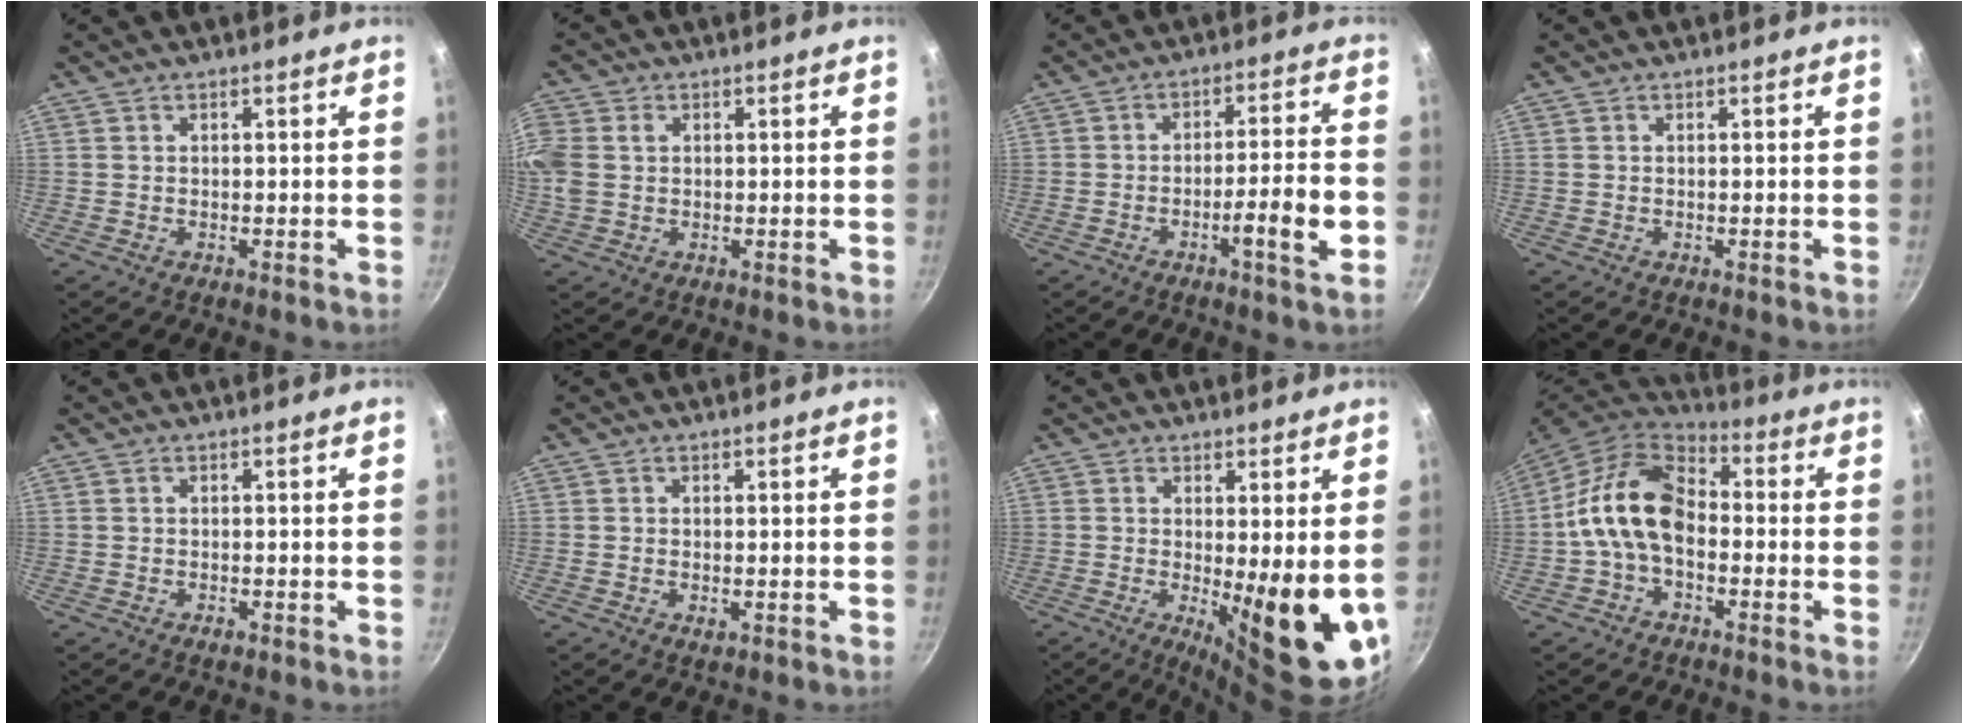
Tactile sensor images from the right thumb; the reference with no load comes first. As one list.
[{"total": 7.8, "force": [1.2, 6.0, 4.8], "torque": [-0.112, 0.012, 0.019]}, {"total": 8.5, "force": [-3.0, 1.0, 7.9], "torque": [-0.118, 0.026, -0.045]}, {"total": 0.0}, {"total": 1.1, "force": [-0.6, 0.6, 0.7], "torque": [-0.010, 0.002, -0.011]}, {"total": 1.4, "force": [-0.2, 0.9, 1.1], "torque": [-0.018, -0.002, -0.004]}, {"total": 12.9, "force": [-0.7, 3.2, 12.4], "torque": [-0.147, -0.029, -0.002]}, {"total": 13.2, "force": [-1.4, 8.8, 9.8], "torque": [-0.152, 0.037, -0.046]}]